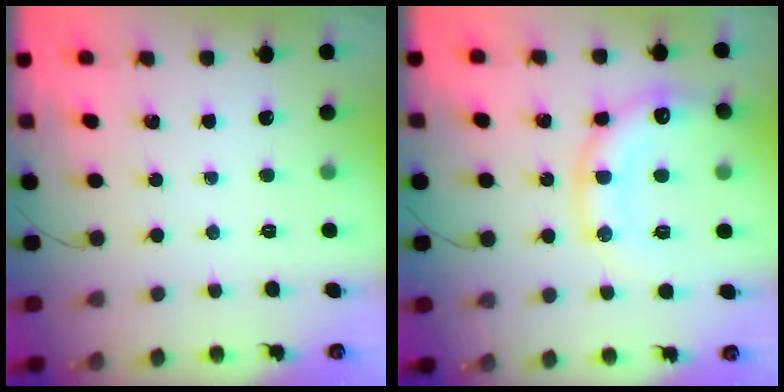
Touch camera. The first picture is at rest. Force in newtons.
{"total": 16.5, "press": 16.4, "slide": 2.1}